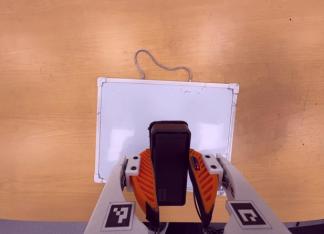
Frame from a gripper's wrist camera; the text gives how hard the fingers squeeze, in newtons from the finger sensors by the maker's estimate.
{"total": 6.3, "left": 5.3, "right": 7.2}